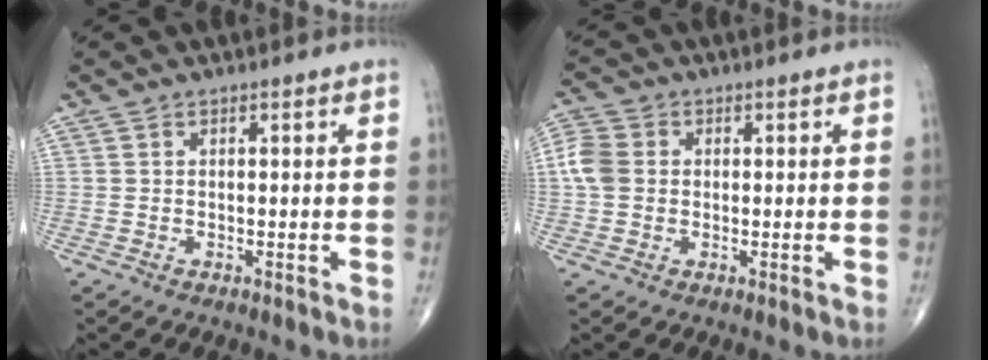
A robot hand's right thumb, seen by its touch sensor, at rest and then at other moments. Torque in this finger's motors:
{"motor_torque": [-0.06, 0.16, 0.30, -0.09, 0.10]}